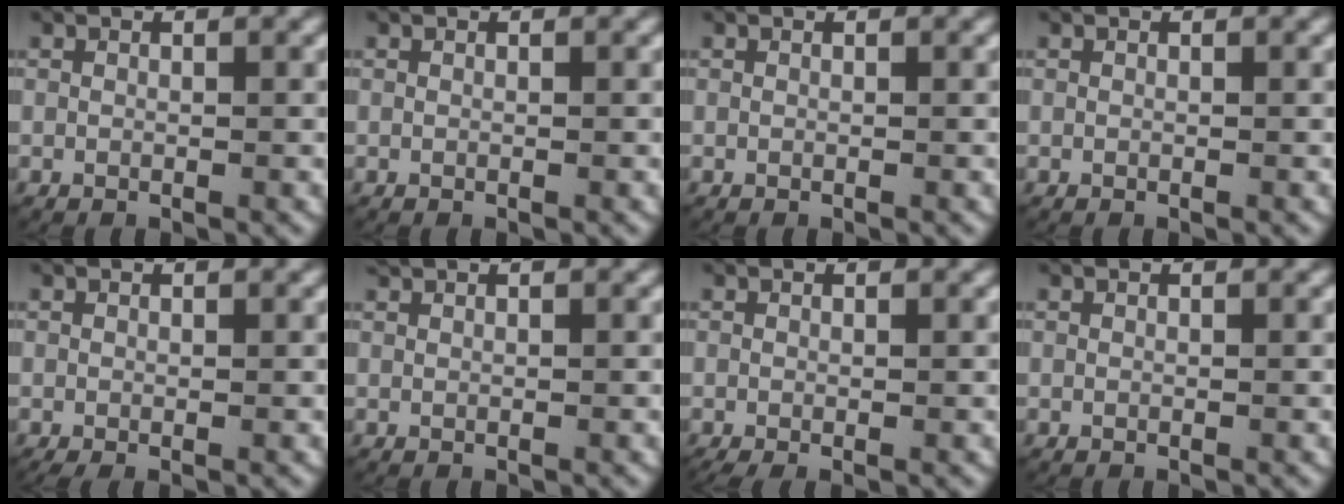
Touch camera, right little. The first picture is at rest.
{"total": 0.0}
{"total": 0.0}
{"total": 0.0}
{"total": 0.9, "force": [-0.6, 0.3, 0.6], "torque": [-0.010, -0.004, -0.009]}
{"total": 0.7, "force": [0.6, -0.2, 0.1], "torque": [-0.002, 0.006, 0.009]}
{"total": 1.3, "force": [-0.9, 0.4, 0.8], "torque": [-0.014, -0.006, -0.013]}
{"total": 0.0}